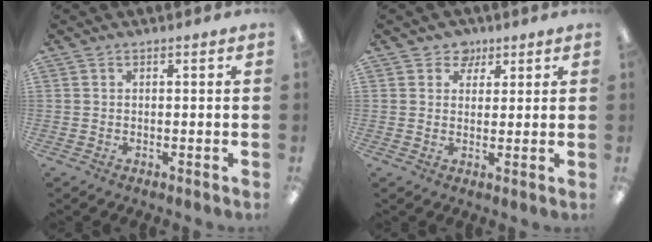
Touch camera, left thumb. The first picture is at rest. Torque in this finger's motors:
{"motor_torque": [-0.23, 0.13, -0.60, 0.11, -0.03]}